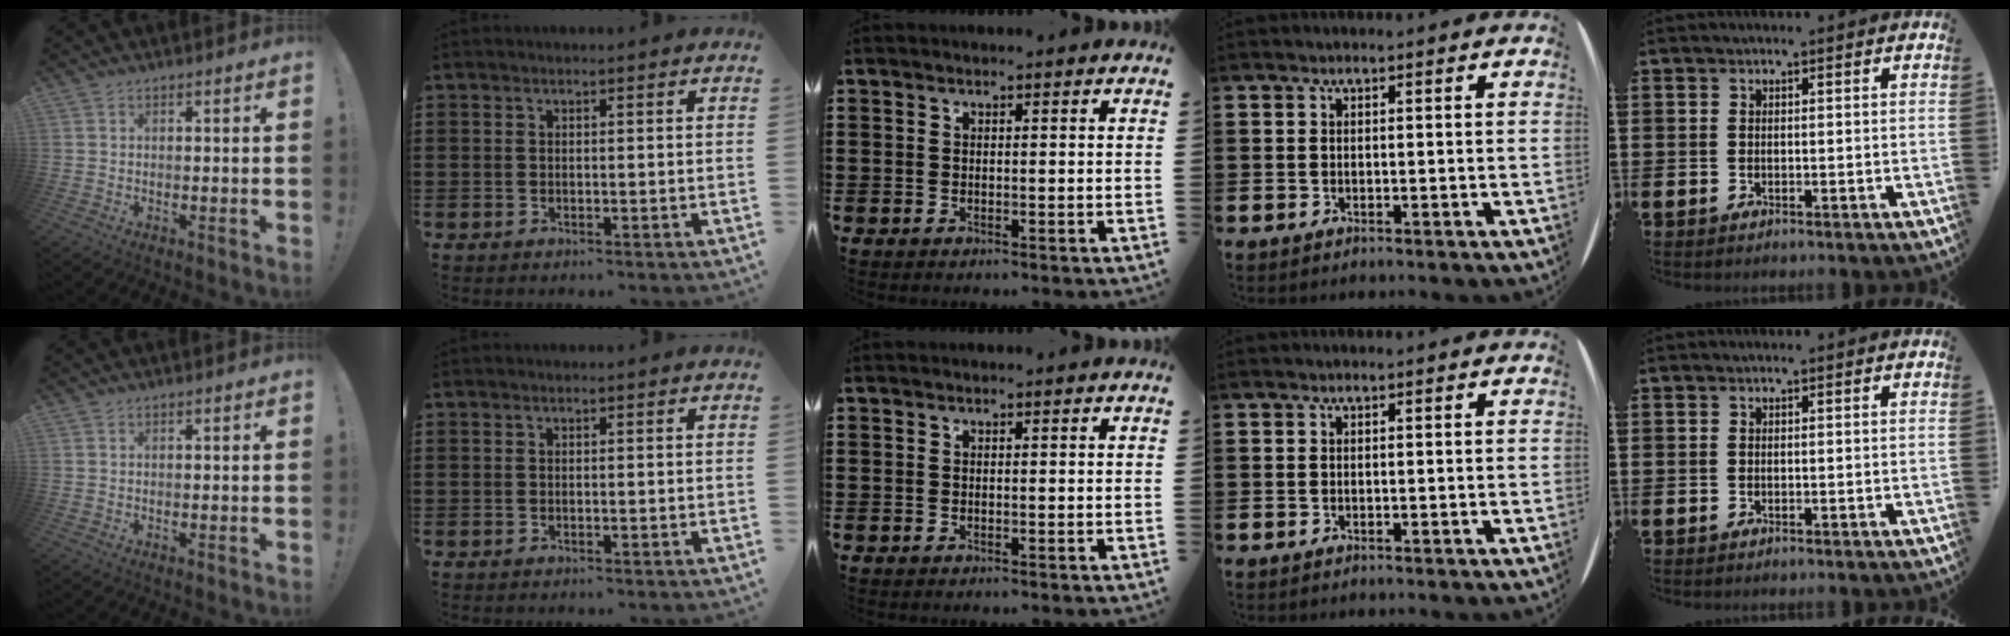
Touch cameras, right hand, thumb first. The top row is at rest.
{}